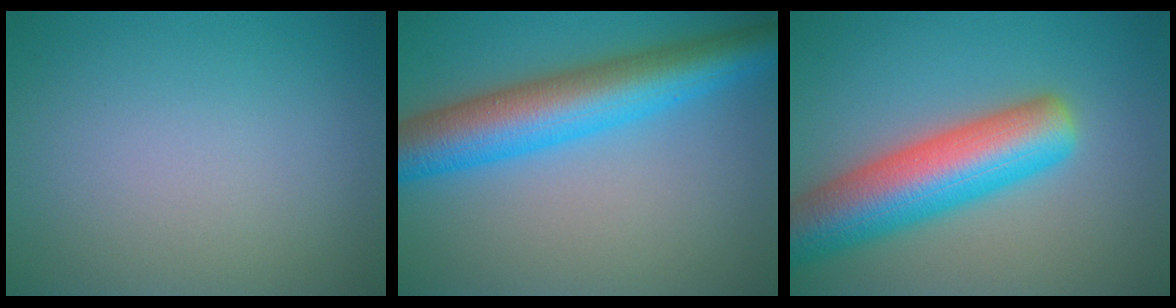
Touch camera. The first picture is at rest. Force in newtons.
{"total": 8.8, "press": 8.8, "slide": 0.2}
{"total": 9.1, "press": 9.1, "slide": 0.6}